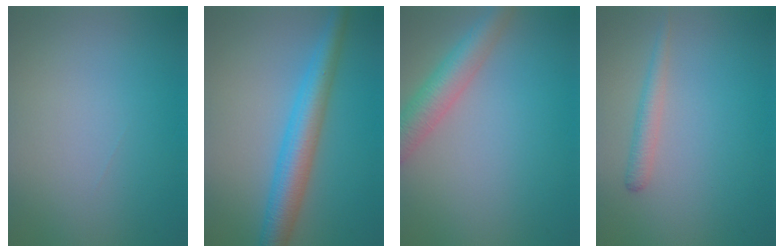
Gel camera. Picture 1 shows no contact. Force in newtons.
{"total": 5.3, "press": 5.3, "slide": 0.2}
{"total": 4.5, "press": 4.5, "slide": 0.2}
{"total": 1.7, "press": 1.7, "slide": 0.1}